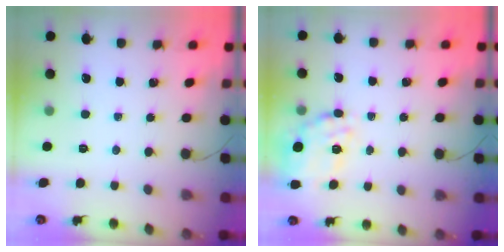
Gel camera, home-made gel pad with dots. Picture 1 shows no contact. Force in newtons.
{"total": 17.9, "press": 17.6, "slide": 3.4}